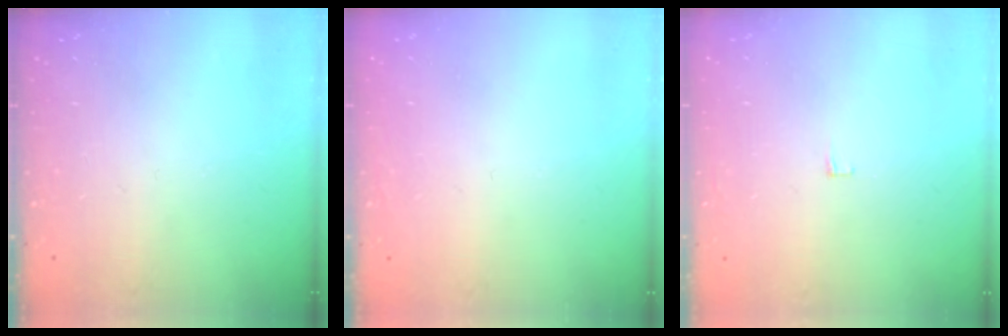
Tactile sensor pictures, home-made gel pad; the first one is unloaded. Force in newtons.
{"total": 1.6, "press": 1.6, "slide": 0.1}
{"total": 3.9, "press": 3.8, "slide": 0.4}